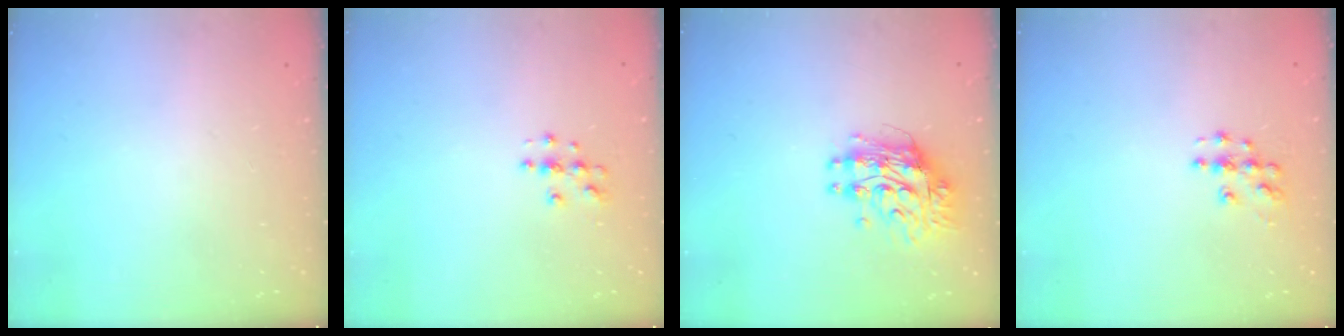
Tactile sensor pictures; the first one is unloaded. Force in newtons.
{"total": 3.8, "press": 3.8, "slide": 0.3}
{"total": 10.4, "press": 10.4, "slide": 0.9}
{"total": 6.6, "press": 6.6, "slide": 0.3}